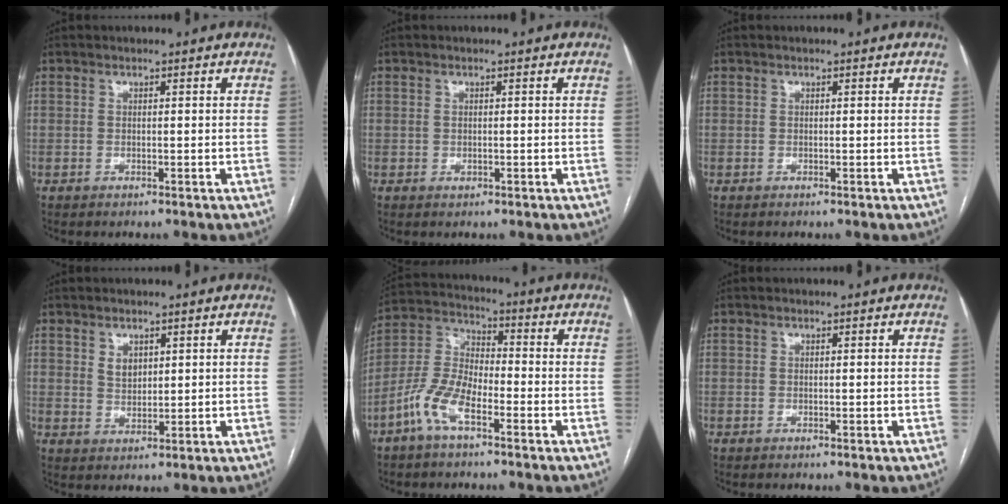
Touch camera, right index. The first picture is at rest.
{"total": 0.9, "force": [-0.2, 0.5, 0.7], "torque": [-0.018, -0.001, 0.000]}
{"total": 0.0}
{"total": 2.6, "force": [1.3, 1.7, 1.4], "torque": [-0.028, -0.002, 0.030]}
{"total": 7.4, "force": [-3.9, 2.6, 5.7], "torque": [-0.137, 0.012, -0.082]}
{"total": 0.0}